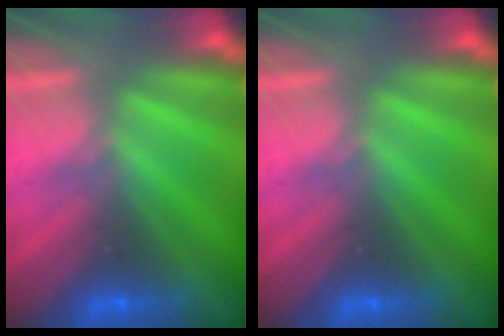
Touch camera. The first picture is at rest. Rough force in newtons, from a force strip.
{"total": 0.0}